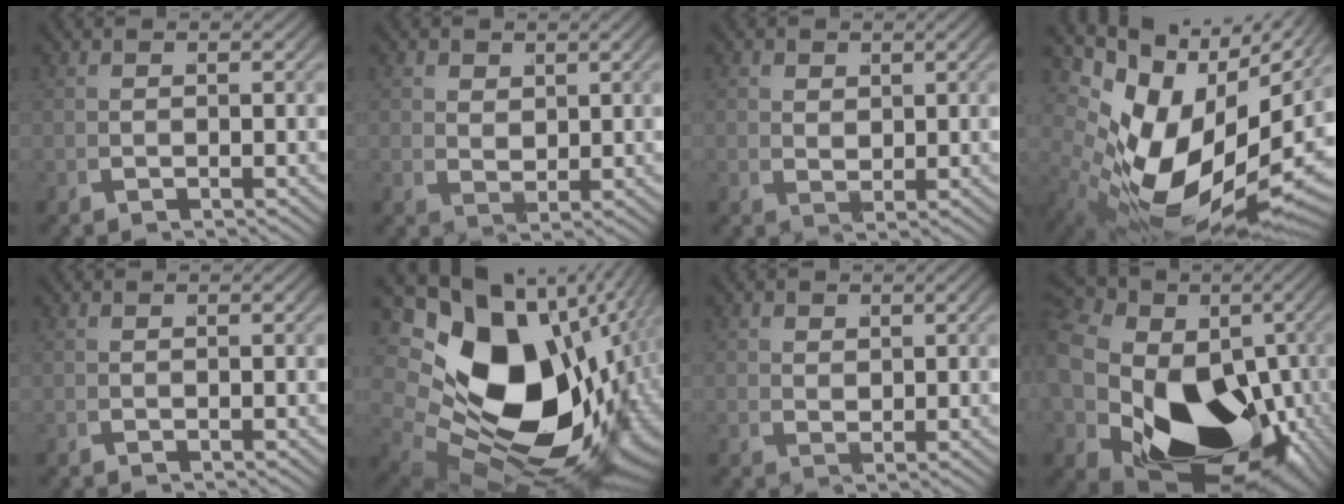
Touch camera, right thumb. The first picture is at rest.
{"total": 1.9, "force": [1.2, 1.2, 0.8], "torque": [-0.006, -0.011, 0.033]}
{"total": 1.6, "force": [1.0, 1.1, 0.5], "torque": [-0.001, -0.009, 0.028]}
{"total": 20.4, "force": [0.5, 12.8, 15.8], "torque": [-0.272, -0.039, 0.026]}
{"total": 0.0}
{"total": 25.0, "force": [-2.1, 16.6, 18.5], "torque": [-0.319, -0.064, -0.008]}
{"total": 1.3, "force": [0.8, 0.9, 0.3], "torque": [0.000, -0.008, 0.023]}
{"total": 25.5, "force": [-4.4, 17.5, 18.1], "torque": [-0.342, -0.098, -0.027]}